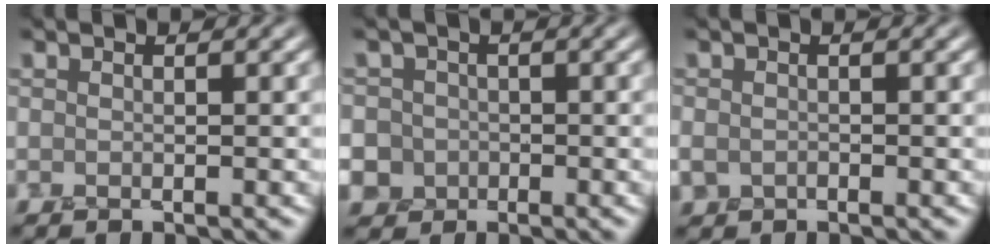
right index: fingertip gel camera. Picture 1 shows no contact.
{"total": 7.7, "force": [-1.9, 7.3, 1.6], "torque": [-0.036, 0.003, -0.072]}
{"total": 0.8, "force": [-0.2, 0.7, 0.1], "torque": [0.001, 0.002, -0.005]}